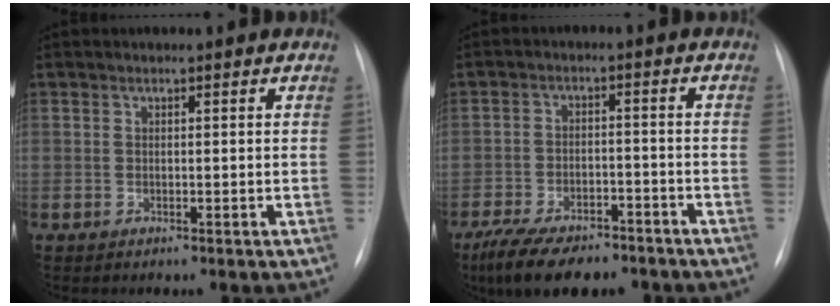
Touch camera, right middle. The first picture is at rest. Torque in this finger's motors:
{"motor_torque": [1.10, -1.03, 0.17, 0.10]}